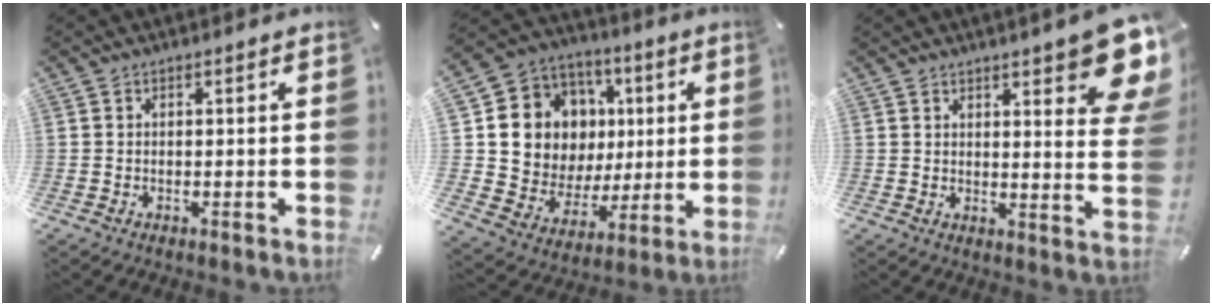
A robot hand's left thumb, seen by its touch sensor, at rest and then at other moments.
{"total": 12.3, "force": [3.1, 11.6, 2.8], "torque": [-0.053, -0.033, 0.077]}
{"total": 12.5, "force": [7.6, 3.7, 9.1], "torque": [-0.112, -0.059, 0.130]}